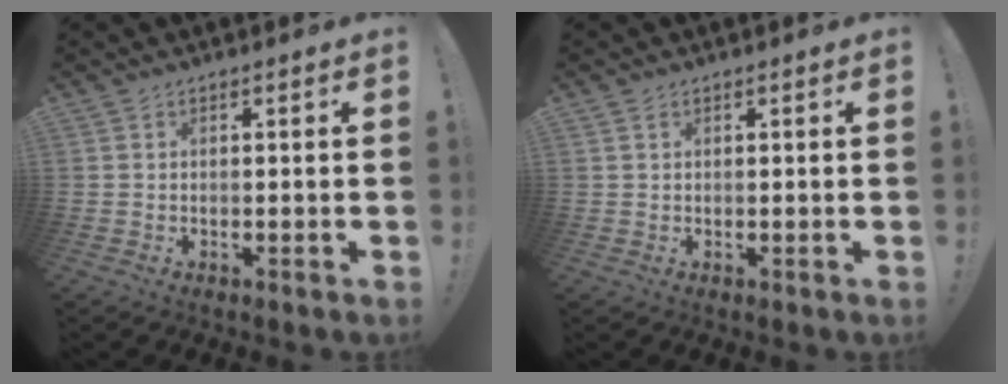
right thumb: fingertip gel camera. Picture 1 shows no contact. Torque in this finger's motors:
{"motor_torque": [-0.09, -0.16, -0.04, 0.05, 0.00]}